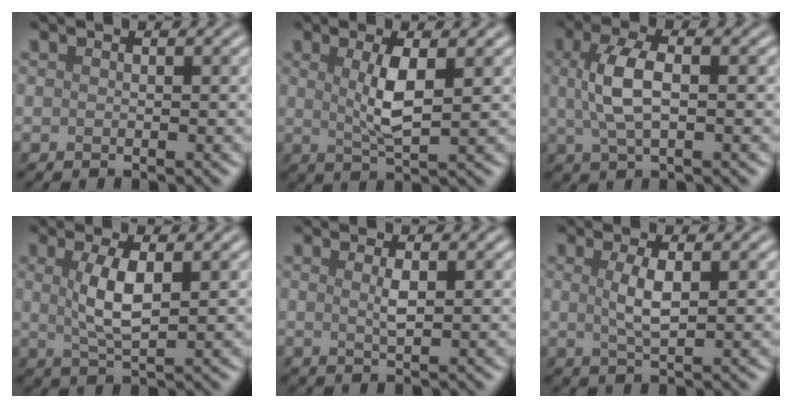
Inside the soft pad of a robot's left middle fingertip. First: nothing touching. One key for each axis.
{"total": 3.7, "fx": 0.8, "fy": 0.9, "fz": 3.5, "tx": -0.070, "ty": -0.005, "tz": 0.016}
{"total": 4.4, "fx": 0.5, "fy": 1.7, "fz": 4.0, "tx": -0.089, "ty": 0.005, "tz": 0.008}
{"total": 3.9, "fx": 0.8, "fy": 1.2, "fz": 3.6, "tx": -0.076, "ty": -0.002, "tz": 0.017}
{"total": 1.3, "fx": 0.4, "fy": 0.2, "fz": 1.2, "tx": -0.024, "ty": -0.001, "tz": 0.006}
{"total": 2.7, "fx": 0.6, "fy": 0.7, "fz": 2.6, "tx": -0.053, "ty": -0.001, "tz": 0.013}